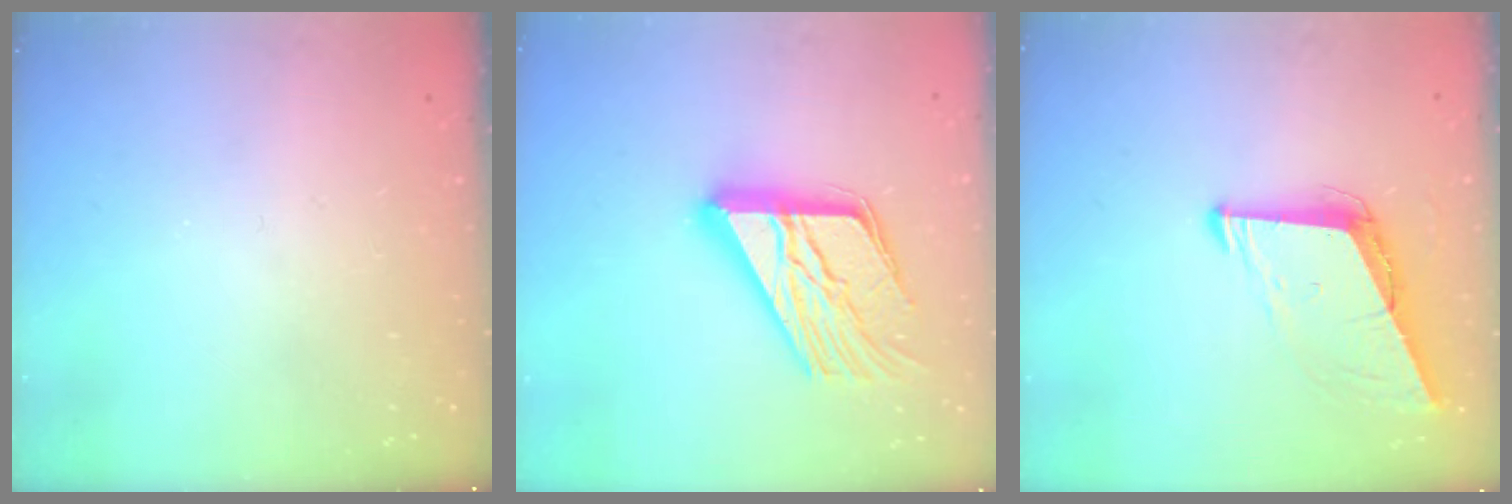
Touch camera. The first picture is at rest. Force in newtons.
{"total": 21.0, "press": 20.9, "slide": 2.1}
{"total": 7.4, "press": 7.3, "slide": 1.4}